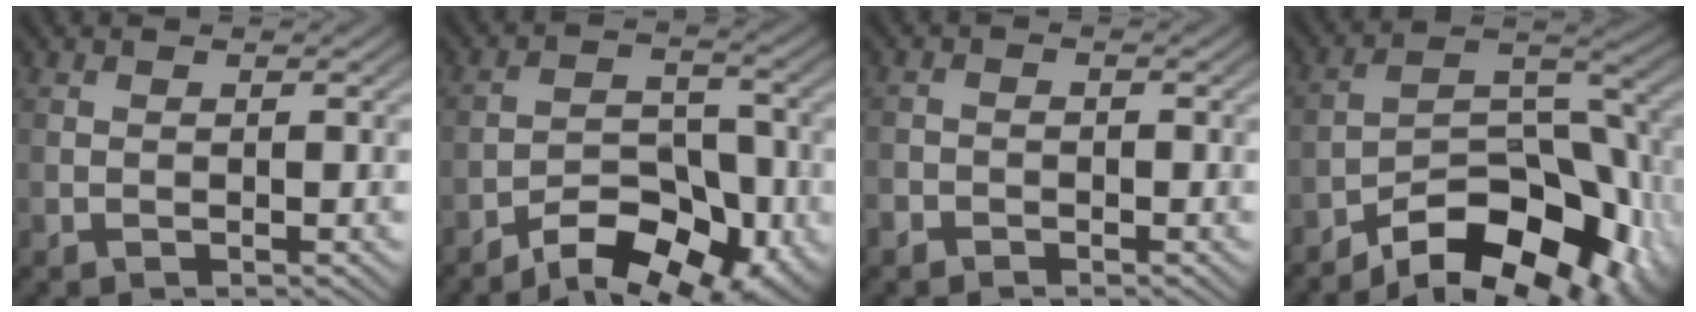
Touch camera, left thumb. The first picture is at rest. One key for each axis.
{"total": 10.3, "fx": -6.8, "fy": 4.8, "fz": 6.1, "tx": -0.083, "ty": 0.005, "tz": -0.115}
{"total": 1.7, "fx": -1.3, "fy": 1.2, "fz": 0.3, "tx": -0.004, "ty": -0.001, "tz": -0.030}
{"total": 15.3, "fx": -9.9, "fy": 7.1, "fz": 9.2, "tx": -0.149, "ty": -0.005, "tz": -0.152}